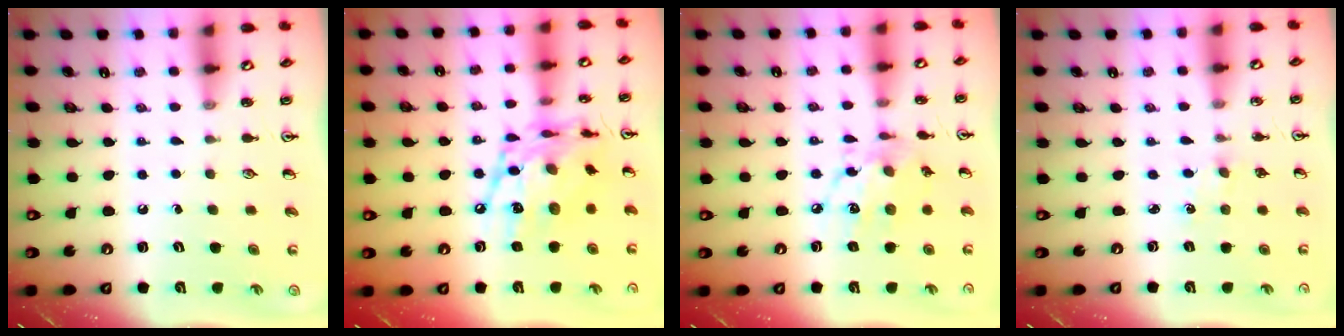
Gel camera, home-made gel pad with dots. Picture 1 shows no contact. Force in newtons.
{"total": 17.1, "press": 17.1, "slide": 1.4}
{"total": 11.3, "press": 11.3, "slide": 0.7}
{"total": 1.3, "press": 1.3, "slide": 0.3}